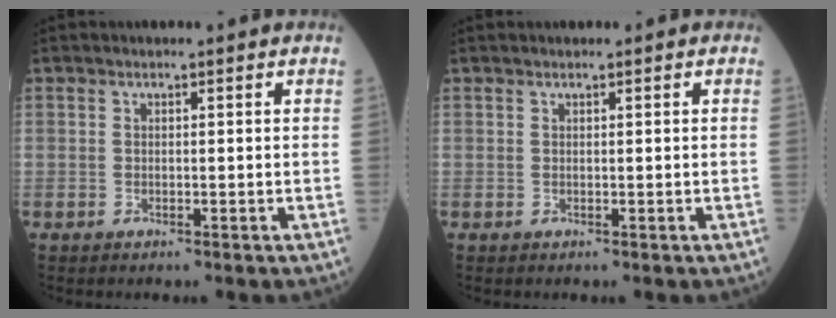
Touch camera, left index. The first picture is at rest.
{"total": 0.0}